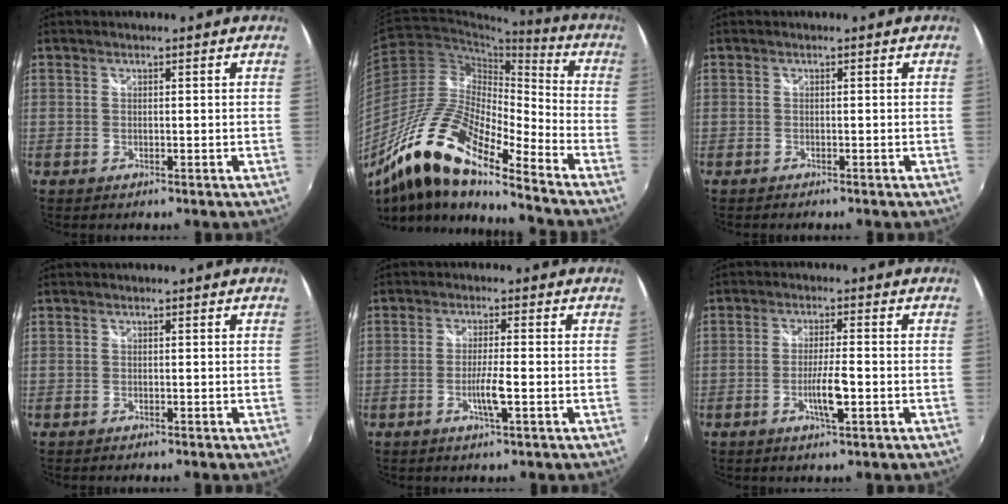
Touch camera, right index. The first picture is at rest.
{"total": 18.7, "force": [-12.6, 4.4, 13.1], "torque": [-0.241, -0.010, -0.253]}
{"total": 1.0, "force": [-1.0, 0.2, 0.2], "torque": [-0.006, -0.010, -0.016]}
{"total": 0.7, "force": [-0.5, 0.4, -0.2], "torque": [-0.001, -0.004, -0.011]}
{"total": 3.9, "force": [-1.5, -0.1, 3.5], "torque": [-0.066, -0.005, -0.029]}
{"total": 4.9, "force": [-1.8, 0.3, 4.5], "torque": [-0.085, -0.005, -0.032]}